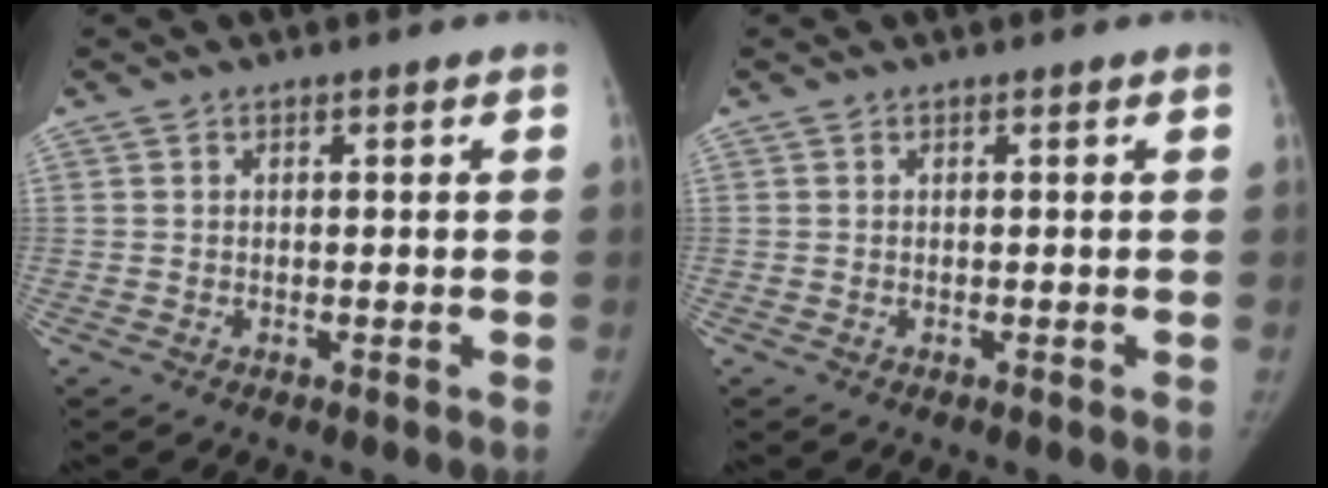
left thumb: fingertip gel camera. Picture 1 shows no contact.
{"total": 0.0}